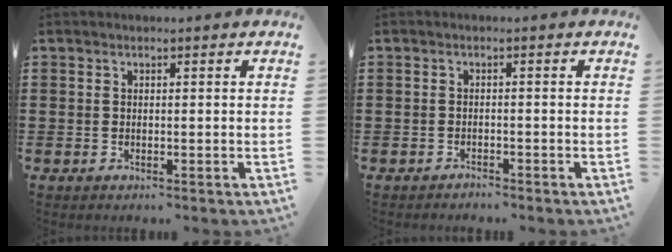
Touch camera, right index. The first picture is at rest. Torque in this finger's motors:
{"motor_torque": [-0.64, 0.30, -1.05, -0.16]}